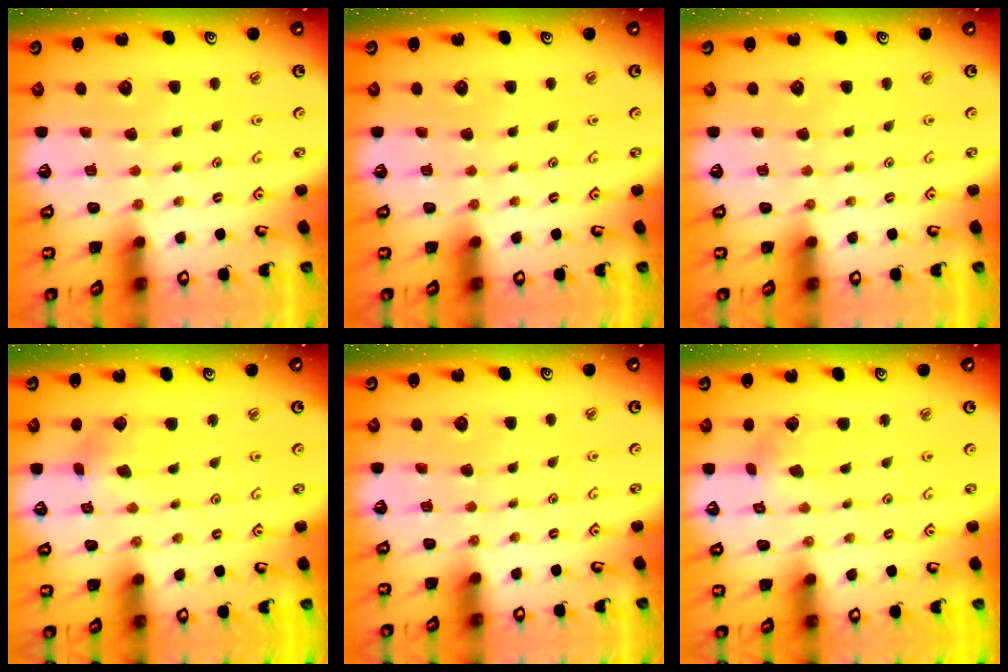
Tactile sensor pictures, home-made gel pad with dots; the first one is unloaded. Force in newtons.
{"total": 0.0}
{"total": 0.0}
{"total": 3.0, "press": 2.9, "slide": 0.5}
{"total": 0.0}
{"total": 1.9, "press": 1.9, "slide": 0.2}